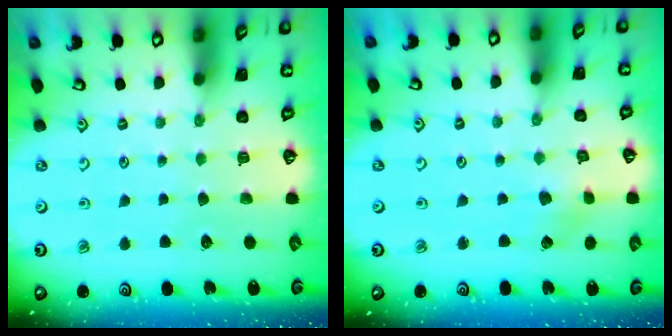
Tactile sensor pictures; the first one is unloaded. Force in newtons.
{"total": 2.0, "press": 1.9, "slide": 0.3}